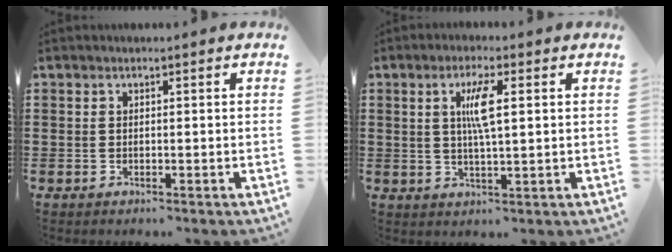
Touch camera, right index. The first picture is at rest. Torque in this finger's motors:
{"motor_torque": [0.24, -0.10, 0.33, 0.16]}